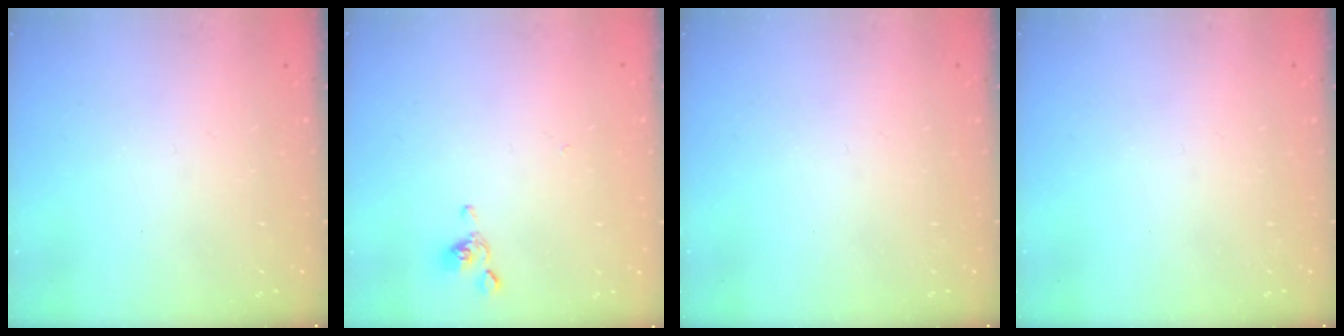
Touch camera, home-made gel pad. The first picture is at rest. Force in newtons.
{"total": 2.2, "press": 2.2, "slide": 0.1}
{"total": 0.0}
{"total": 0.0}